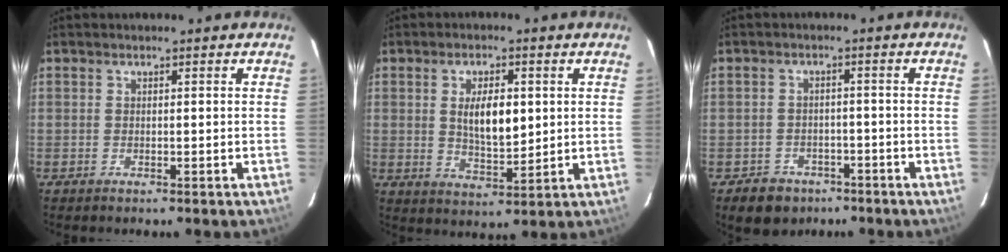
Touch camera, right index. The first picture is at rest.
{"total": 7.9, "force": [1.4, 3.6, 6.9], "torque": [-0.121, -0.001, 0.031]}
{"total": 7.0, "force": [-4.5, 5.1, 1.6], "torque": [-0.048, 0.017, -0.057]}